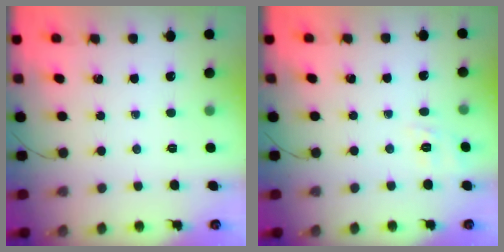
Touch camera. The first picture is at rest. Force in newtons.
{"total": 2.0, "press": 0.4, "slide": 1.9}